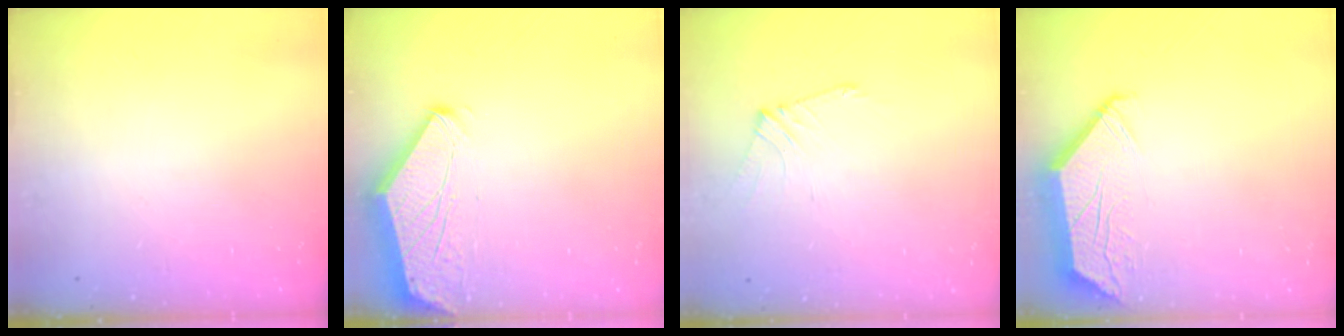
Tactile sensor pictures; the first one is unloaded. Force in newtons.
{"total": 0.0}
{"total": 2.2, "press": 2.1, "slide": 0.4}
{"total": 4.6, "press": 4.6, "slide": 0.3}